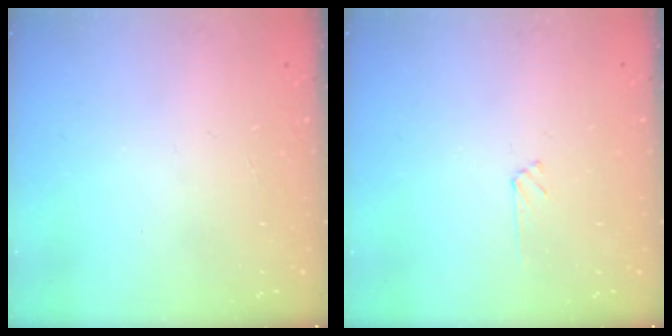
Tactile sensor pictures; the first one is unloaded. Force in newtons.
{"total": 1.8, "press": 1.8, "slide": 0.3}